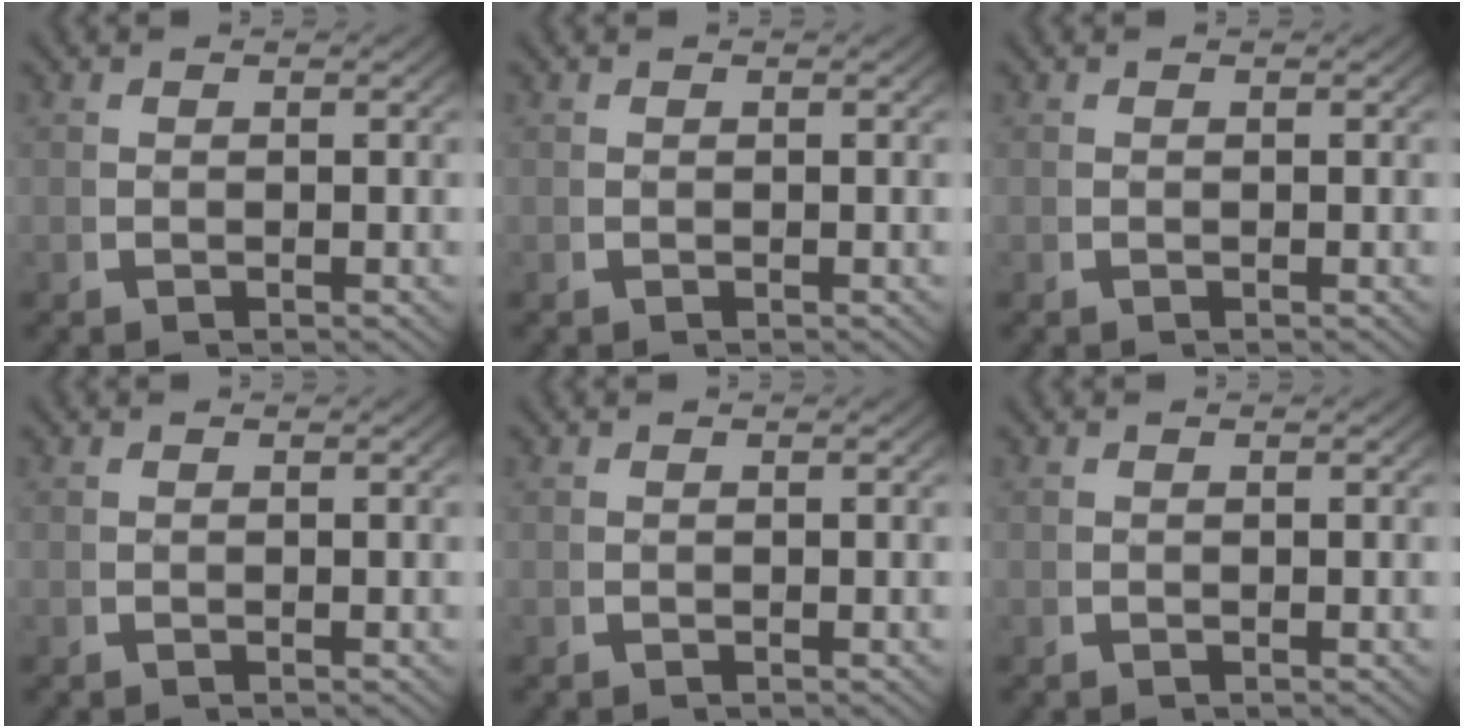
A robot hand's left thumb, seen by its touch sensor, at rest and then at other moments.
{"total": 0.0}
{"total": 0.0}
{"total": 0.0}
{"total": 0.0}
{"total": 0.0}